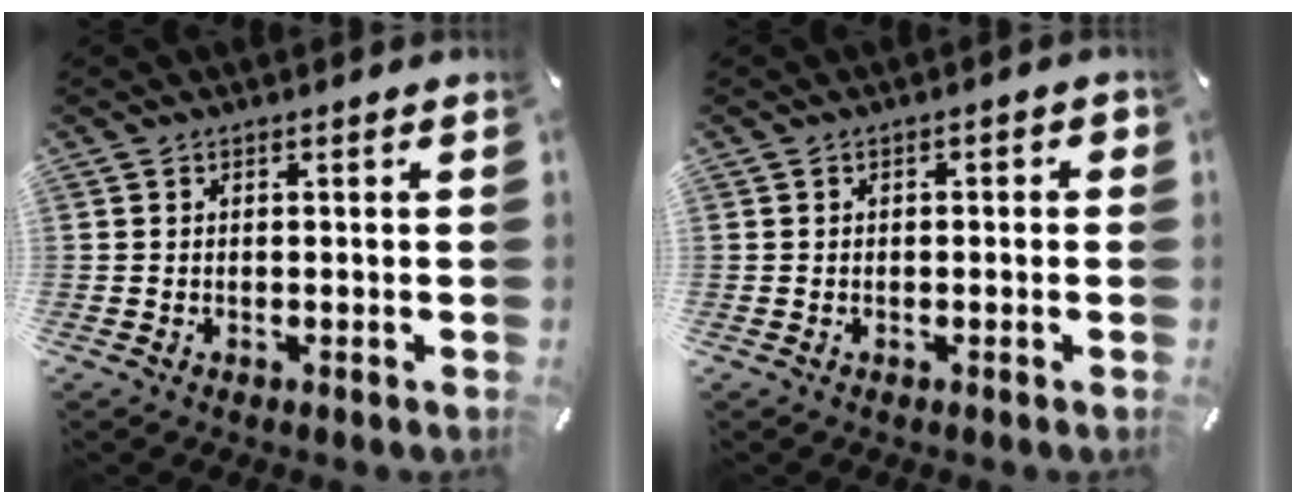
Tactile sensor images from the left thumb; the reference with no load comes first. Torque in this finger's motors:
{"motor_torque": [0.18, -0.12, -0.15, 0.13, -0.15]}